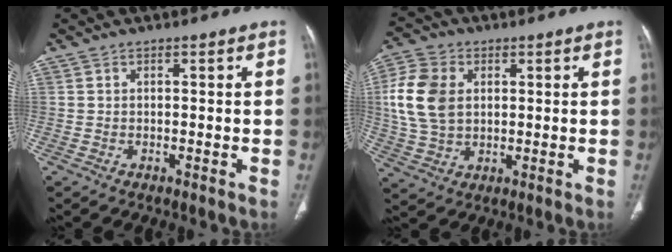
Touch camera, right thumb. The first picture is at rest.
{"total": 11.9, "force": [2.0, 8.4, 8.1], "torque": [-0.159, 0.003, 0.039]}